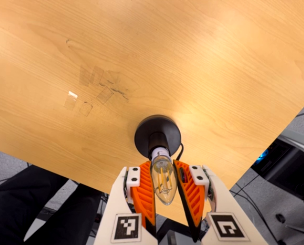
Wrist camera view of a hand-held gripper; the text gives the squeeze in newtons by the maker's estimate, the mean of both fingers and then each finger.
{"total": 13.4, "left": 12.7, "right": 14.0}